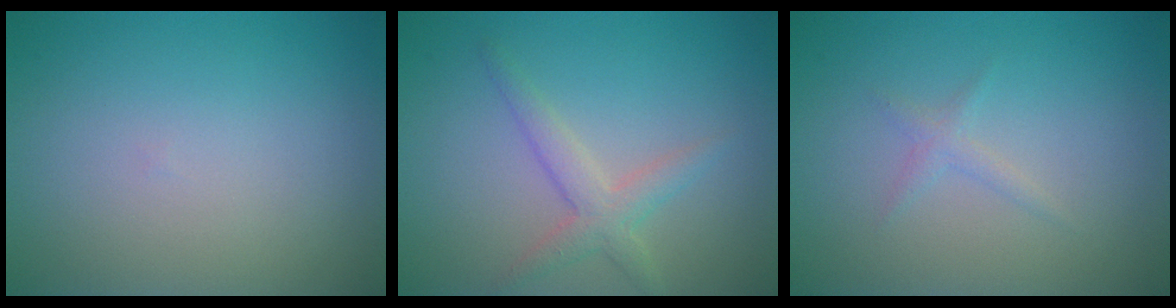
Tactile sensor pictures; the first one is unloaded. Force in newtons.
{"total": 2.5, "press": 2.5, "slide": 0.2}
{"total": 1.0, "press": 1.0, "slide": 0.1}